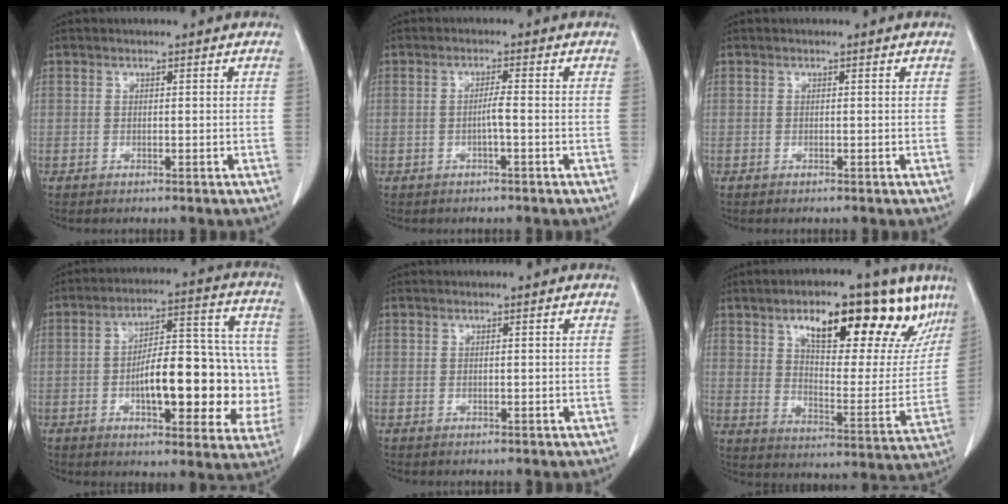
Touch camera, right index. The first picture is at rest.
{"total": 2.3, "force": [-0.6, 0.3, 2.2], "torque": [-0.043, 0.003, -0.009]}
{"total": 0.5, "force": [-0.2, 0.3, 0.4], "torque": [-0.011, -0.001, -0.003]}
{"total": 20.4, "force": [-3.1, 7.7, 18.7], "torque": [-0.223, 0.042, -0.033]}
{"total": 0.0}
{"total": 25.1, "force": [14.5, 9.0, 18.4], "torque": [-0.263, 0.025, 0.209]}